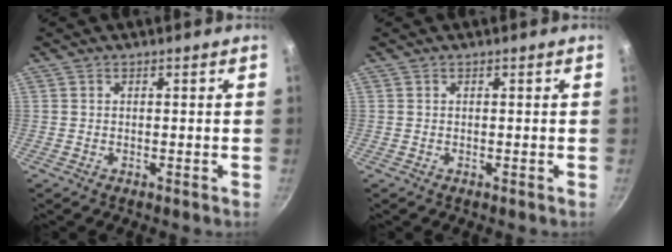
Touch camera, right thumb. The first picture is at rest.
{"total": 0.0}